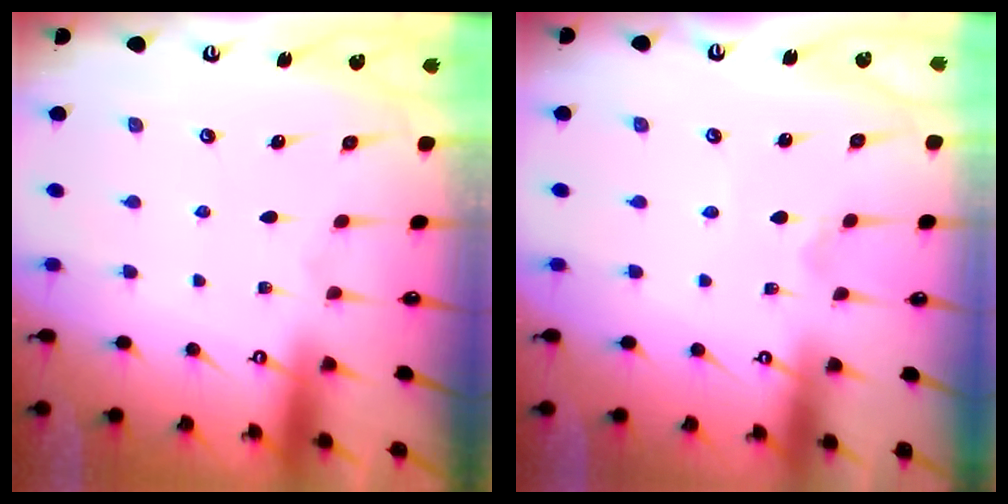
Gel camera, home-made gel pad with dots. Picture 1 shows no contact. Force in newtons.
{"total": 1.4, "press": 1.4, "slide": 0.1}